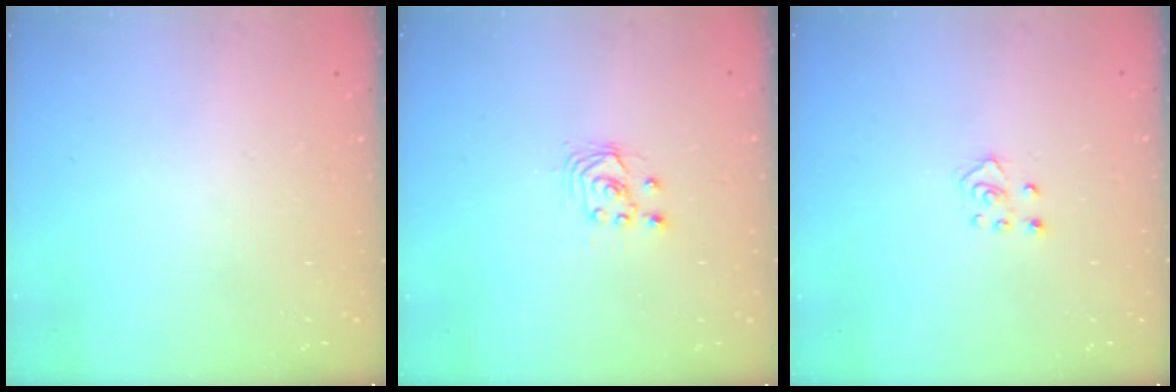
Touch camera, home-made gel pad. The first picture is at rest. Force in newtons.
{"total": 2.7, "press": 2.7, "slide": 0.2}
{"total": 3.0, "press": 3.0, "slide": 0.3}